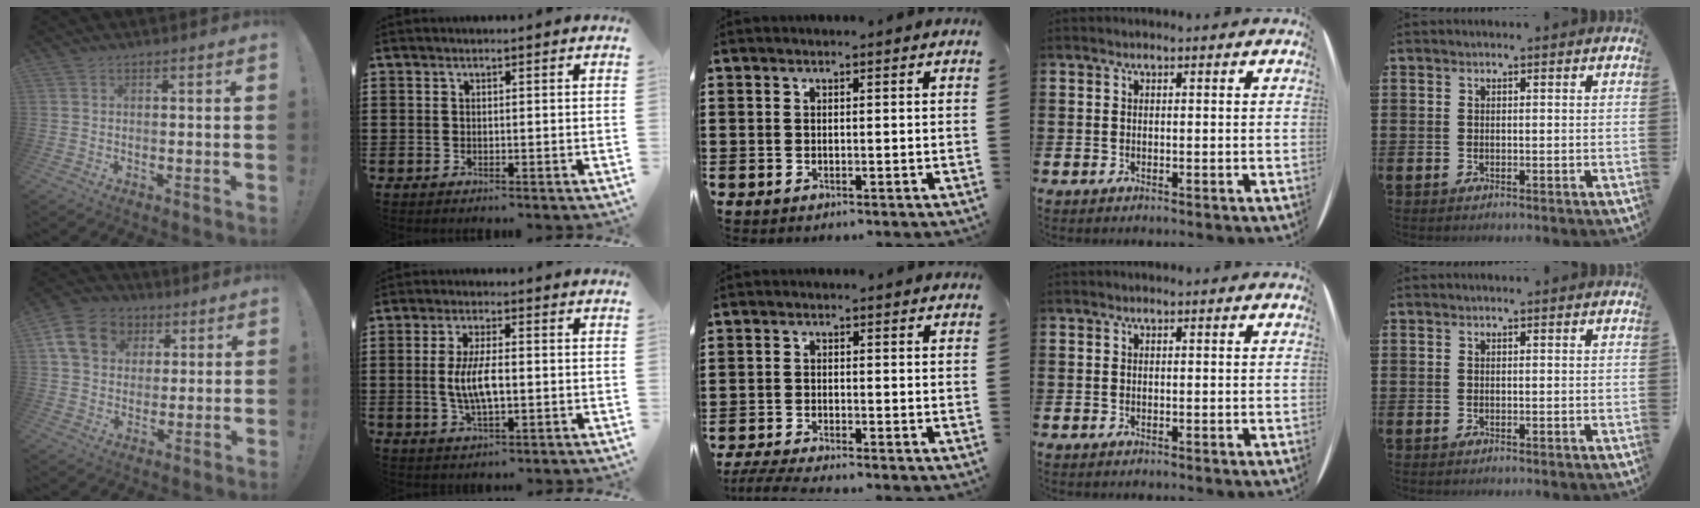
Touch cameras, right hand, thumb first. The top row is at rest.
{"thumb": {"total": 13.8, "force": [4.9, 11.3, 6.3], "torque": [-0.082, -0.013, 0.100]}, "index": {"total": 6.6, "force": [-0.5, 2.3, 6.2], "torque": [-0.132, -0.005, -0.015]}, "middle": {"total": 2.9, "force": [-2.7, 0.0, 1.2], "torque": [-0.033, -0.008, -0.057]}}